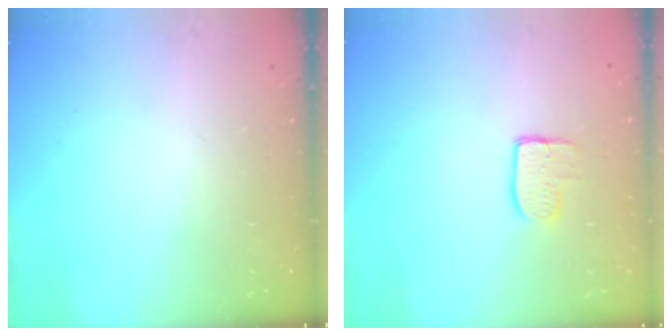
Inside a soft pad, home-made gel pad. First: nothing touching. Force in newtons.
{"total": 7.4, "press": 7.4, "slide": 0.2}